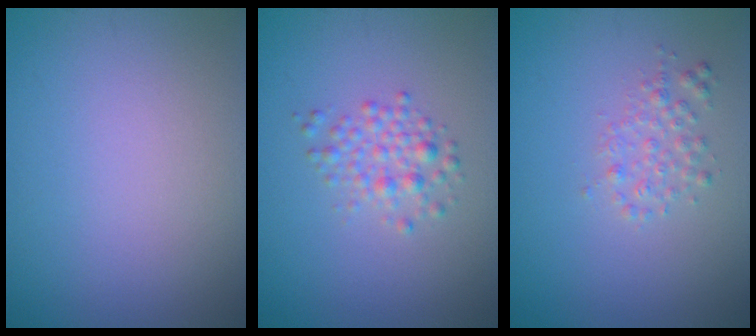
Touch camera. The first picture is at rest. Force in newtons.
{"total": 2.2, "press": 2.2, "slide": 0.1}
{"total": 1.6, "press": 1.6, "slide": 0.1}